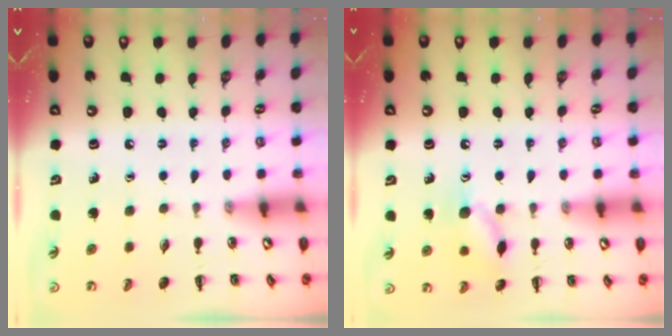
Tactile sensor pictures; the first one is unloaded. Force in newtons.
{"total": 9.5, "press": 9.5, "slide": 0.5}